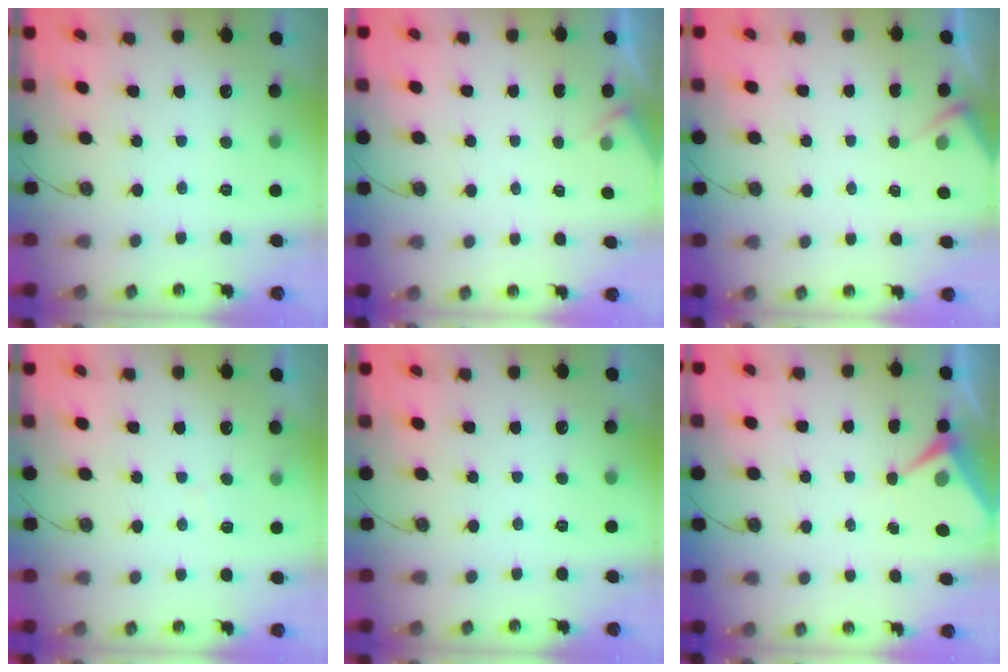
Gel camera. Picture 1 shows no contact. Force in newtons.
{"total": 3.6, "press": 3.6, "slide": 0.4}
{"total": 4.6, "press": 4.6, "slide": 0.6}
{"total": 5.7, "press": 5.7, "slide": 0.8}
{"total": 0.0}
{"total": 6.0, "press": 6.0, "slide": 0.7}